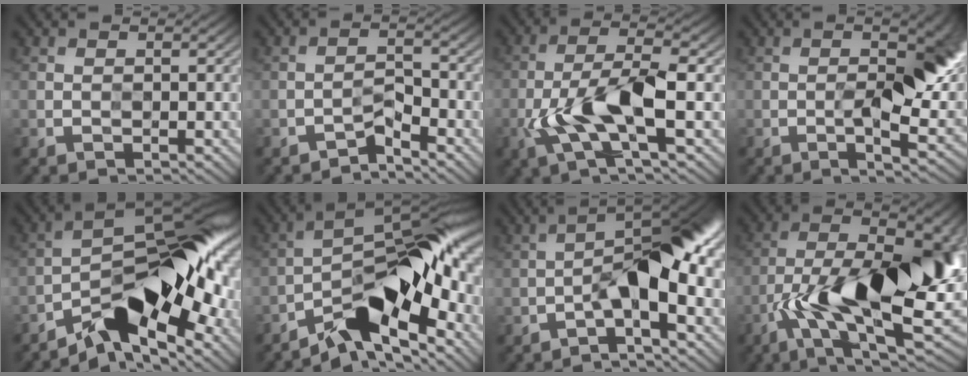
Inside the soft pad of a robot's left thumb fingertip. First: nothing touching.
{"total": 2.4, "force": [-2.1, 0.5, 0.9], "torque": [-0.011, 0.010, -0.044]}
{"total": 9.2, "force": [-2.6, 2.8, 8.4], "torque": [-0.167, 0.008, -0.054]}
{"total": 9.9, "force": [0.0, 3.1, 9.4], "torque": [-0.132, -0.001, 0.005]}
{"total": 12.9, "force": [-6.2, 5.3, 10.0], "torque": [-0.145, 0.002, -0.116]}
{"total": 11.8, "force": [-6.4, 4.1, 9.1], "torque": [-0.136, 0.006, -0.118]}
{"total": 8.1, "force": [-1.9, 2.3, 7.5], "torque": [-0.116, 0.028, -0.041]}
{"total": 18.8, "force": [-4.8, 7.9, 16.4], "torque": [-0.254, -0.002, -0.077]}